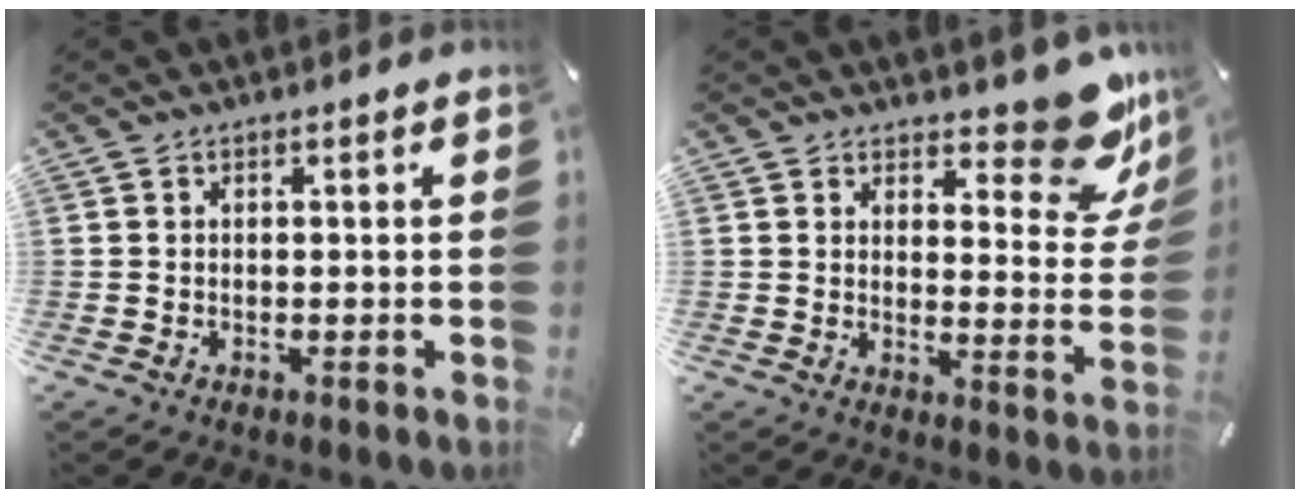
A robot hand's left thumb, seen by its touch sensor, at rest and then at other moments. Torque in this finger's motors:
{"motor_torque": [0.73, -0.35, 0.25, -0.07, 0.03]}